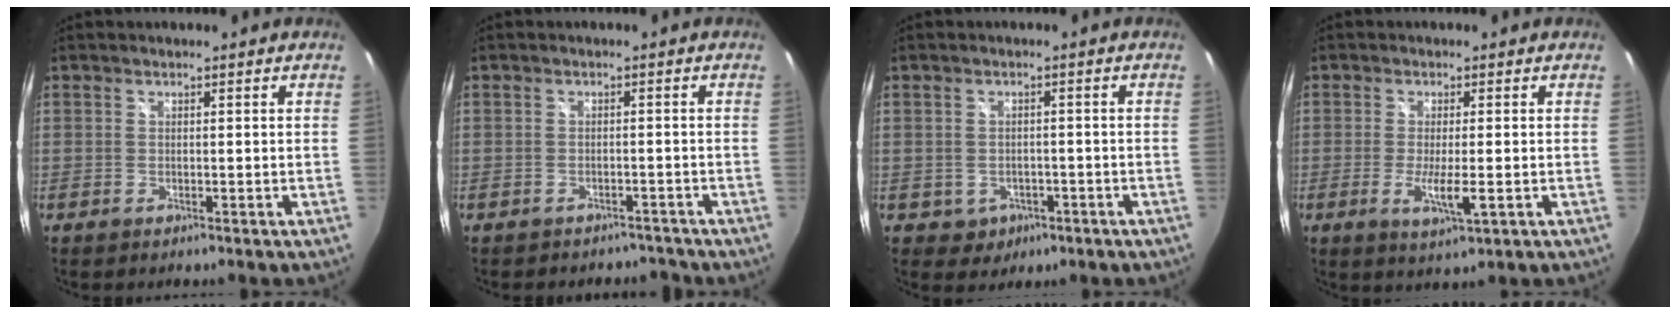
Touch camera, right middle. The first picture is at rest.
{"total": 5.1, "force": [-4.5, 2.3, 0.8], "torque": [-0.014, 0.001, -0.057]}
{"total": 4.6, "force": [-1.6, 4.0, 1.4], "torque": [-0.043, 0.003, -0.007]}
{"total": 5.2, "force": [-1.3, 0.6, 4.9], "torque": [-0.095, -0.014, -0.022]}